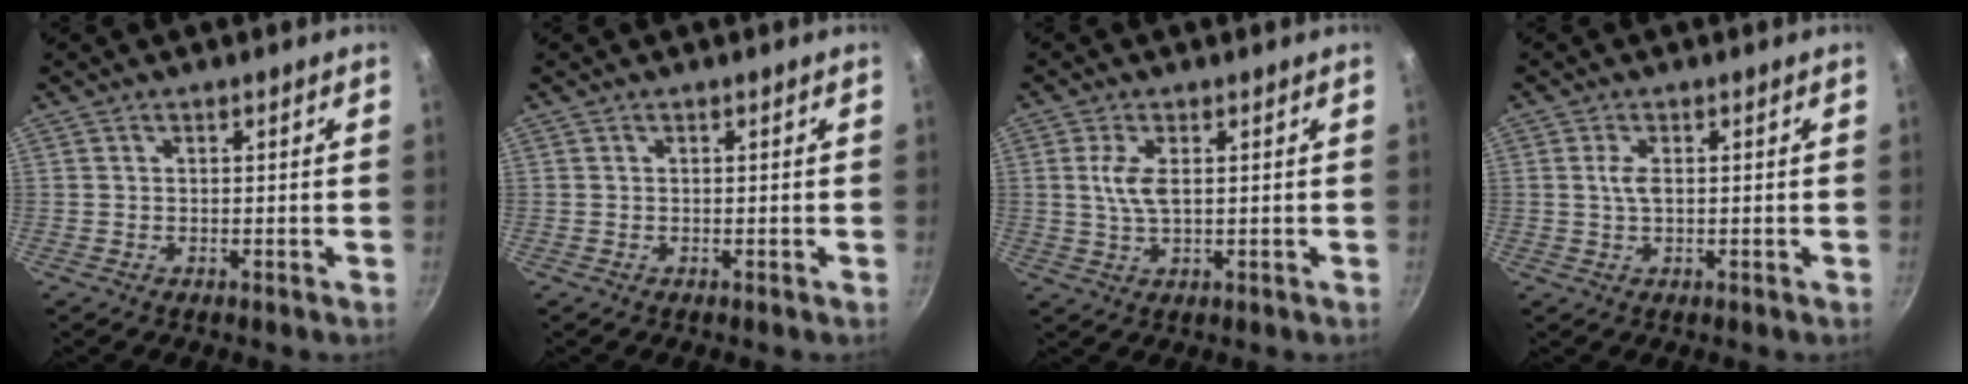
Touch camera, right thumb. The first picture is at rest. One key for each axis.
{"total": 0.0}
{"total": 4.7, "fx": 0.9, "fy": 2.0, "fz": 4.2, "tx": -0.086, "ty": -0.002, "tz": 0.018}
{"total": 2.5, "fx": 0.4, "fy": 1.1, "fz": 2.2, "tx": -0.046, "ty": 0.002, "tz": 0.007}